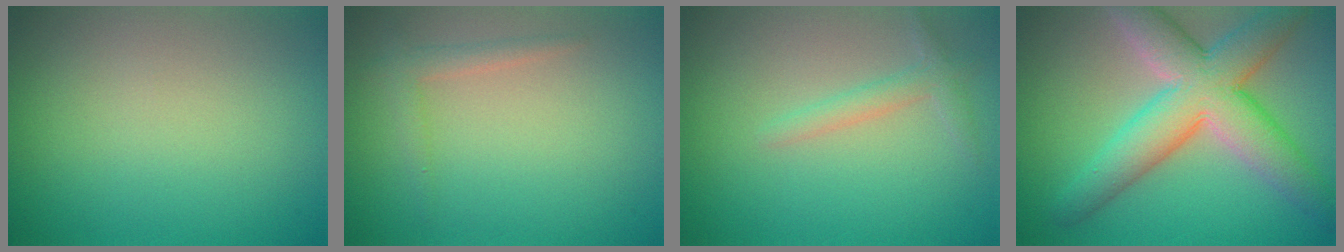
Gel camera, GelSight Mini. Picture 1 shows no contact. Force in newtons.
{"total": 1.5, "press": 1.4, "slide": 0.1}
{"total": 1.6, "press": 1.6, "slide": 0.1}
{"total": 8.9, "press": 8.9, "slide": 0.3}